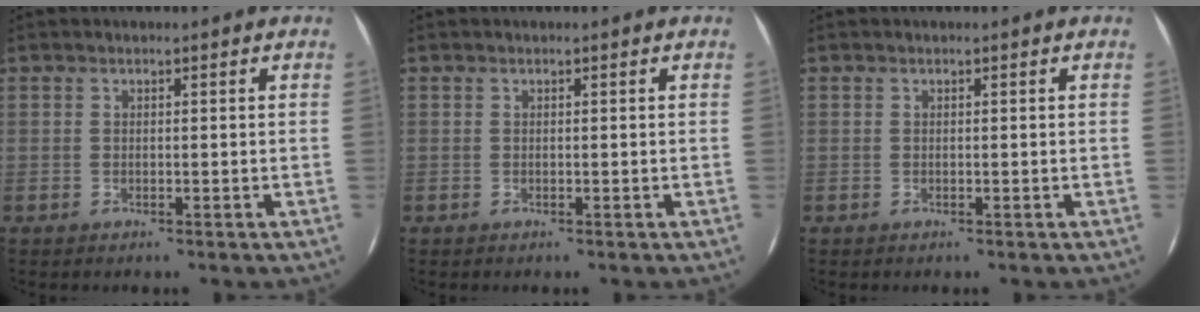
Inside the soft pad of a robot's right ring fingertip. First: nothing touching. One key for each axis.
{"total": 0.0}
{"total": 0.0}